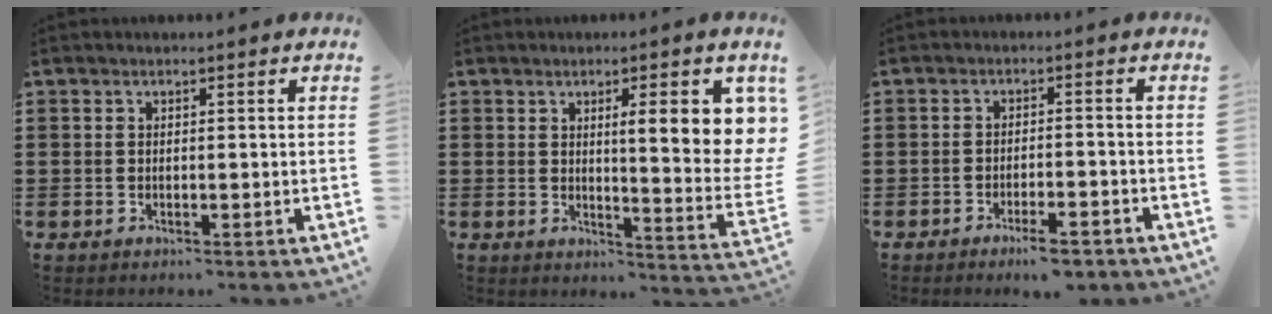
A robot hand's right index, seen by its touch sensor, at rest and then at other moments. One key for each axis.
{"total": 9.5, "fx": 3.6, "fy": 1.8, "fz": 8.7, "tx": -0.127, "ty": -0.019, "tz": 0.052}
{"total": 3.6, "fx": -2.9, "fy": 0.5, "fz": 2.1, "tx": -0.035, "ty": 0.003, "tz": -0.053}